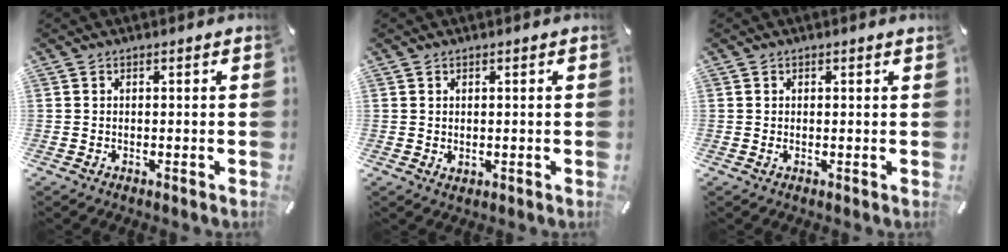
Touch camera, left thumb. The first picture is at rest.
{"total": 0.7, "force": [0.4, 0.6, 0.2], "torque": [-0.005, 0.003, 0.006]}
{"total": 0.6, "force": [0.2, 0.1, 0.6], "torque": [-0.010, 0.000, 0.003]}